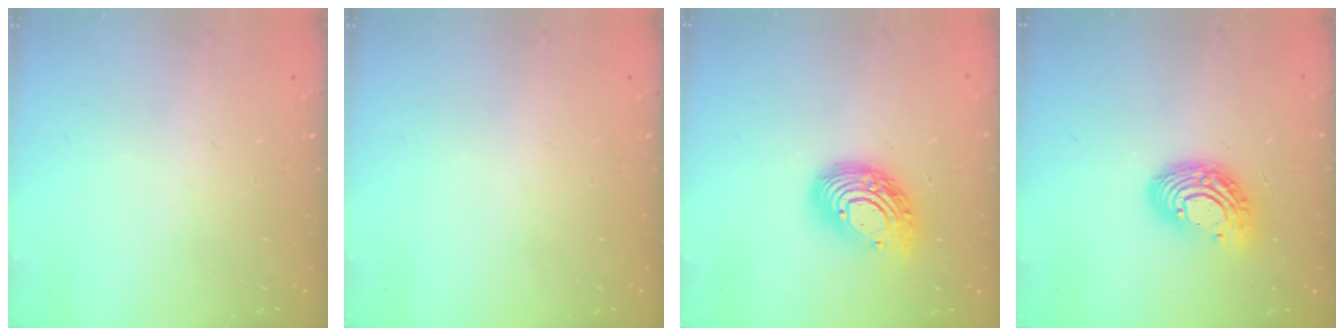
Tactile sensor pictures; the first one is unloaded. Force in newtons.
{"total": 0.0}
{"total": 14.3, "press": 14.2, "slide": 1.3}
{"total": 12.3, "press": 12.3, "slide": 1.0}